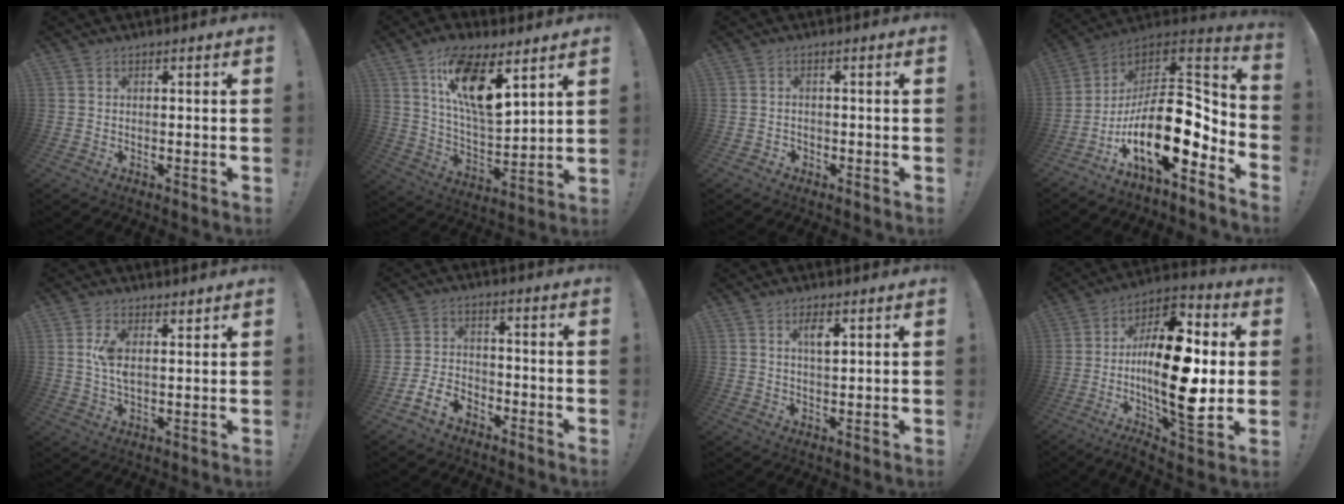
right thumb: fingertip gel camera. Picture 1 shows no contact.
{"total": 16.8, "force": [9.0, 6.1, 12.7], "torque": [-0.218, -0.037, 0.152]}
{"total": 1.7, "force": [-1.3, 1.1, 0.4], "torque": [-0.003, 0.003, -0.024]}
{"total": 22.6, "force": [-5.3, 11.1, 19.0], "torque": [-0.334, 0.020, -0.082]}
{"total": 5.7, "force": [2.4, 2.5, 4.5], "torque": [-0.072, -0.013, 0.040]}
{"total": 7.1, "force": [-5.2, 4.0, 2.8], "torque": [-0.060, 0.022, -0.098]}
{"total": 3.9, "force": [1.7, 1.4, 3.2], "torque": [-0.051, -0.004, 0.025]}
{"total": 22.4, "force": [-1.4, 8.4, 20.7], "torque": [-0.378, 0.000, -0.027]}